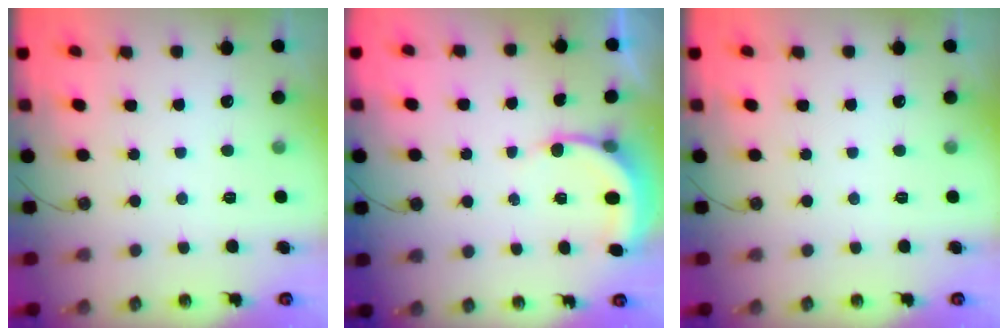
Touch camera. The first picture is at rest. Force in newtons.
{"total": 5.1, "press": 5.0, "slide": 0.8}
{"total": 0.0}